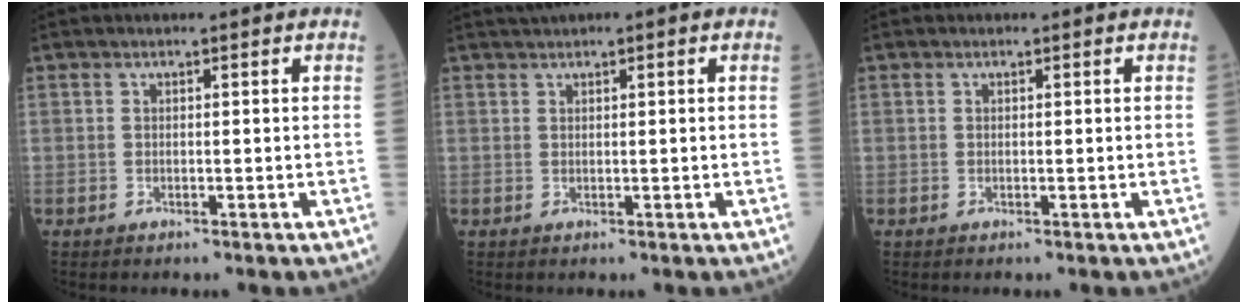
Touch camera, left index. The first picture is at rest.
{"total": 2.0, "force": [1.3, 0.1, 1.6], "torque": [-0.033, 0.018, 0.024]}
{"total": 0.0}